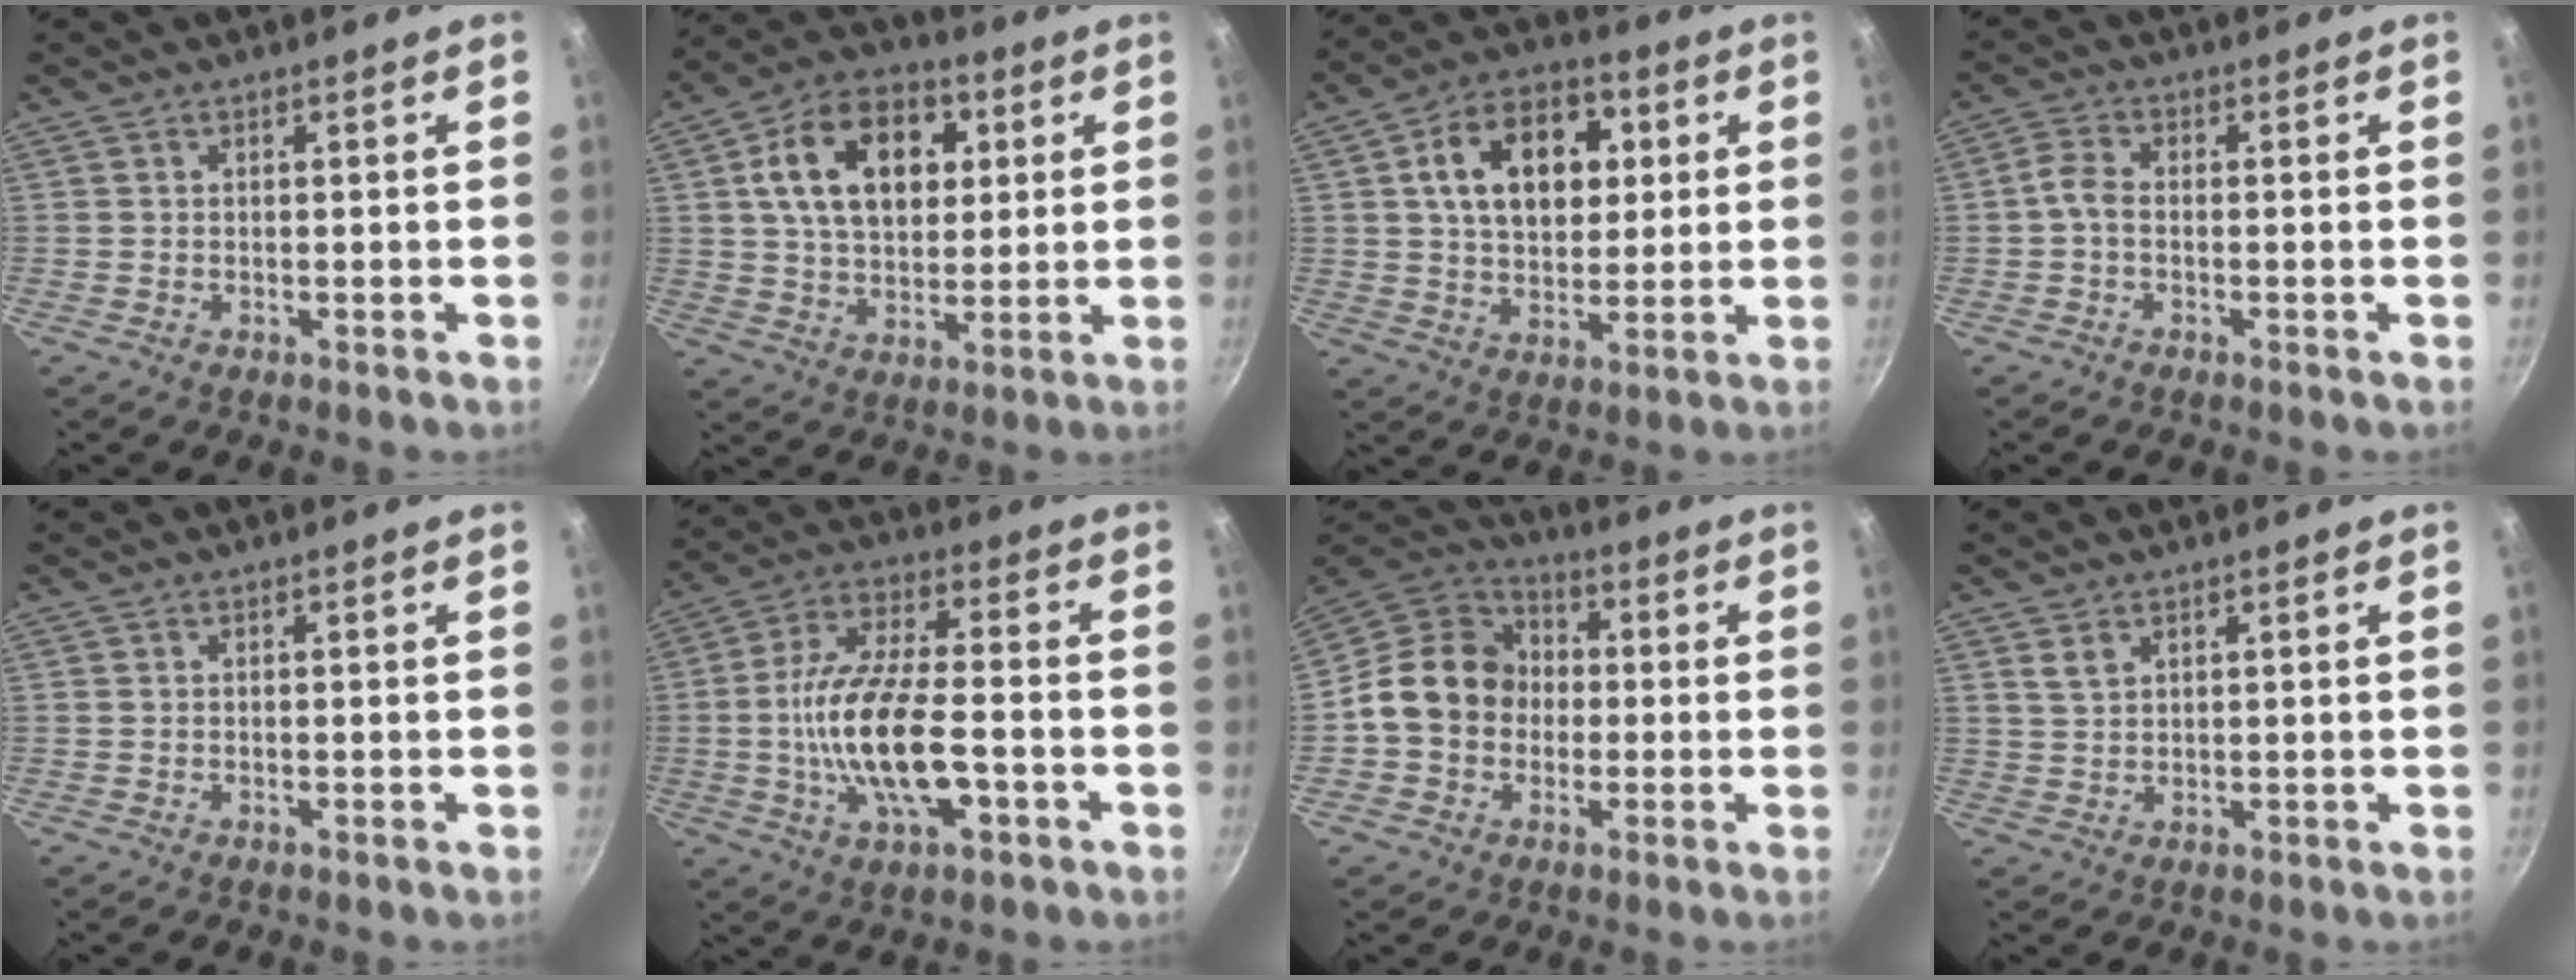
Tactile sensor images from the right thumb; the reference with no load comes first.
{"total": 17.1, "force": [4.6, 11.5, 11.9], "torque": [-0.162, 0.006, 0.068]}
{"total": 16.1, "force": [3.9, 11.0, 11.1], "torque": [-0.137, 0.008, 0.055]}
{"total": 3.0, "force": [-0.8, 1.8, 2.3], "torque": [-0.055, 0.014, -0.025]}
{"total": 0.0}
{"total": 16.7, "force": [-3.8, 6.9, 14.7], "torque": [-0.271, 0.025, -0.076]}
{"total": 14.3, "force": [-0.8, 12.1, 7.5], "torque": [-0.092, 0.036, -0.034]}
{"total": 2.7, "force": [1.6, 1.5, 1.5], "torque": [-0.025, -0.004, 0.034]}